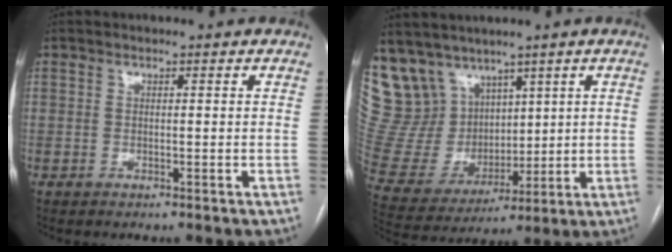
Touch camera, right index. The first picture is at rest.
{"total": 17.2, "force": [11.0, 12.3, 5.0], "torque": [-0.134, 0.059, 0.241]}